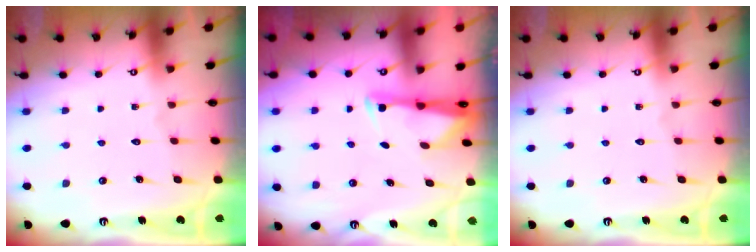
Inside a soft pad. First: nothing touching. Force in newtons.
{"total": 2.7, "press": 2.7, "slide": 0.4}
{"total": 0.0}